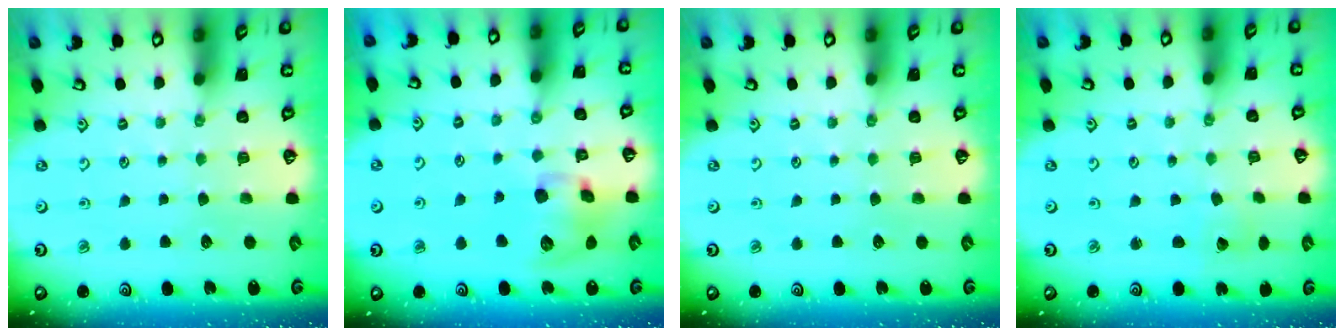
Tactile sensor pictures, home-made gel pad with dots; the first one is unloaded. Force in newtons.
{"total": 12.5, "press": 12.4, "slide": 1.7}
{"total": 0.0}
{"total": 1.6, "press": 1.6, "slide": 0.2}